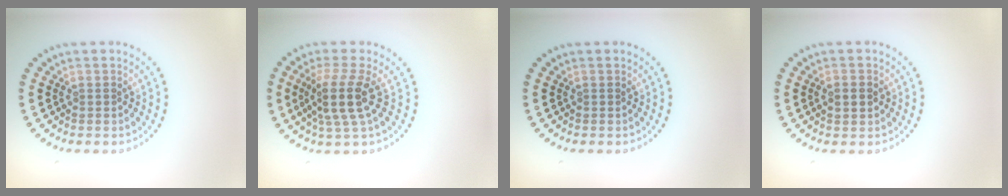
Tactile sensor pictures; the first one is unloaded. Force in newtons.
{"total": 3.9, "press": 2.9, "slide": 2.6}
{"total": 0.0}
{"total": 2.1, "press": 2.1, "slide": 0.2}